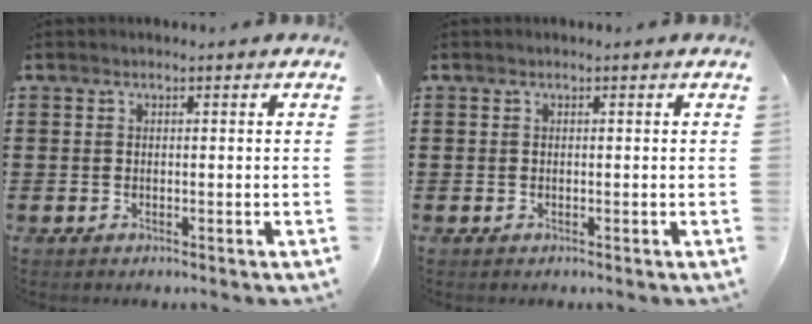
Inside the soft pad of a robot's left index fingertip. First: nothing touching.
{"total": 0.0}